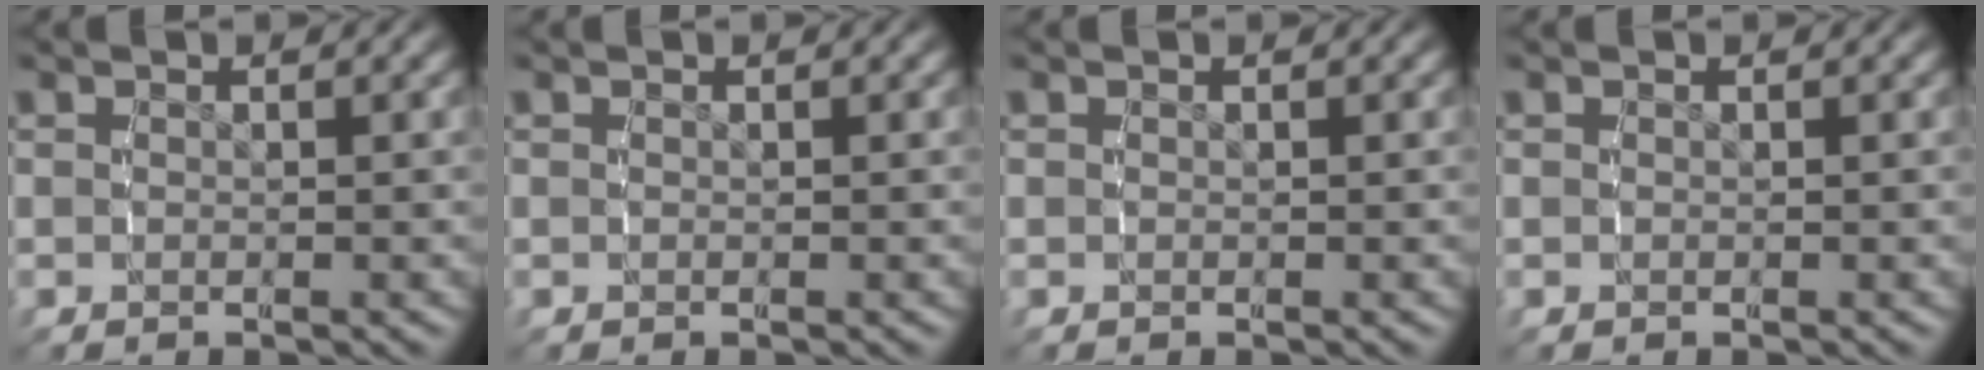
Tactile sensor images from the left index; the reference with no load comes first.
{"total": 0.0}
{"total": 0.0}
{"total": 0.0}